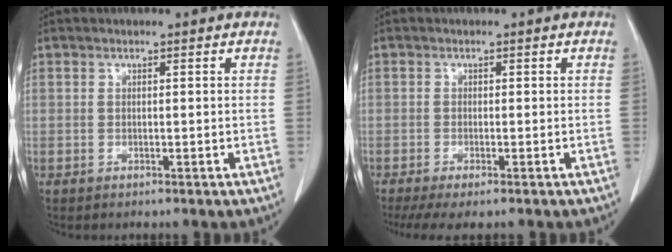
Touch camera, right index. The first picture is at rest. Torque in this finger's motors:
{"motor_torque": [0.77, -0.79, 0.25, 0.08]}